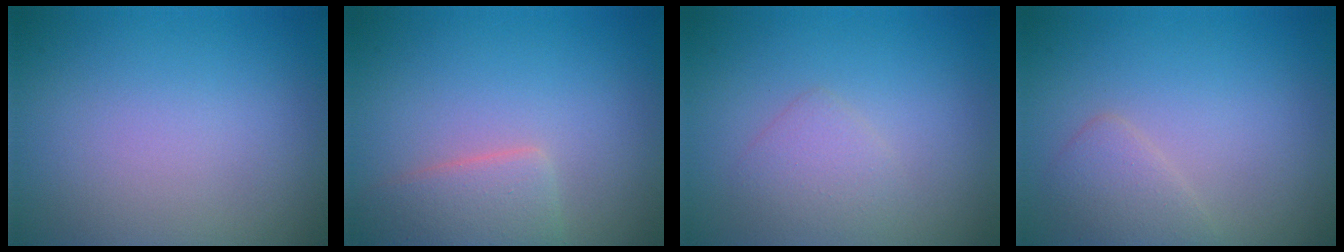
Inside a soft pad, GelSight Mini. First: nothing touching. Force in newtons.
{"total": 3.2, "press": 3.2, "slide": 0.1}
{"total": 1.8, "press": 1.8, "slide": 0.1}
{"total": 1.9, "press": 1.9, "slide": 0.0}